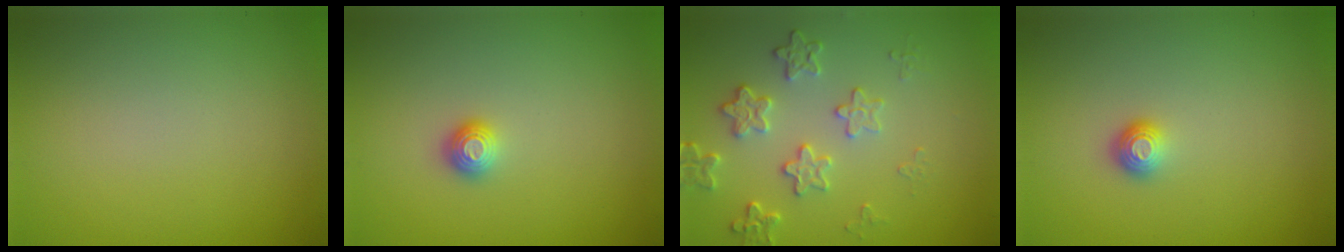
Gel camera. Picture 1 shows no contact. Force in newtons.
{"total": 1.1, "press": 1.0, "slide": 0.2}
{"total": 2.9, "press": 2.3, "slide": 1.8}
{"total": 1.0, "press": 0.9, "slide": 0.4}